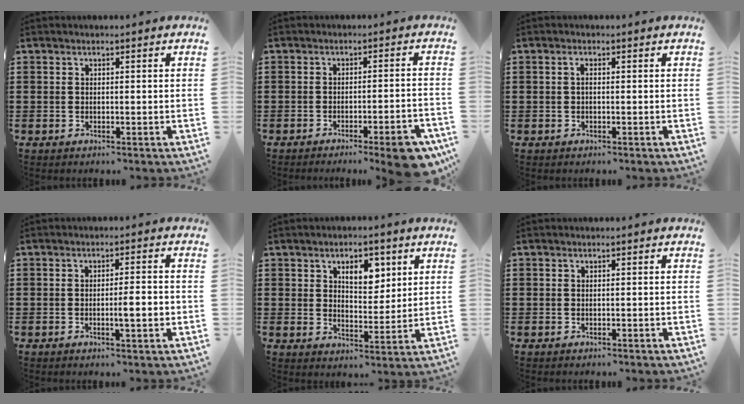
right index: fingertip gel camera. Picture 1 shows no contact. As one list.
[{"total": 5.4, "force": [-3.8, 0.2, 3.9], "torque": [-0.056, -0.008, -0.064]}, {"total": 0.9, "force": [-0.1, 0.2, 0.8], "torque": [-0.017, -0.001, -0.002]}, {"total": 3.9, "force": [-0.8, 0.4, 3.8], "torque": [-0.064, -0.001, -0.016]}, {"total": 5.6, "force": [2.8, 3.1, 3.8], "torque": [-0.062, 0.004, 0.042]}, {"total": 0.0}]